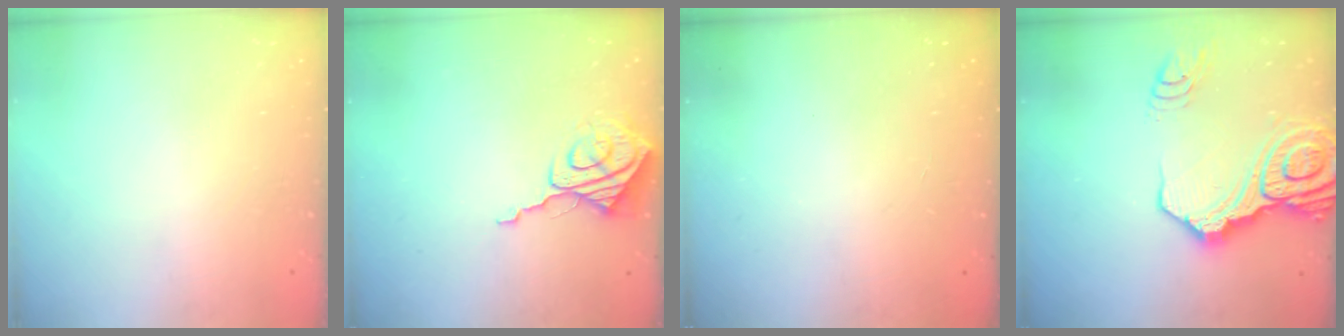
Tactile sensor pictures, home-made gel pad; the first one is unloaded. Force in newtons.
{"total": 8.4, "press": 8.4, "slide": 0.9}
{"total": 0.0}
{"total": 23.0, "press": 22.8, "slide": 3.1}